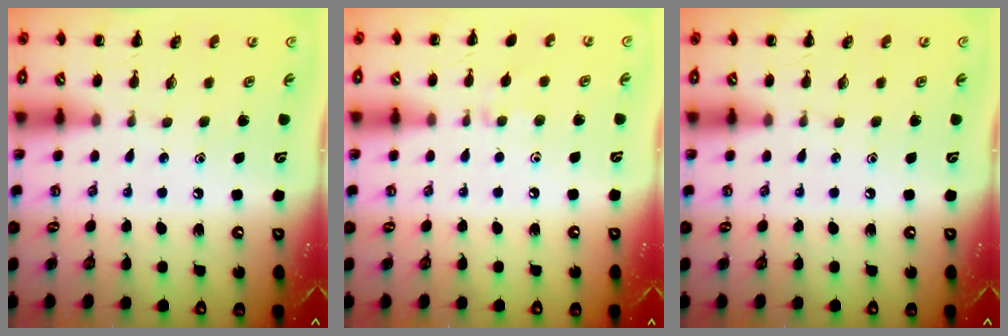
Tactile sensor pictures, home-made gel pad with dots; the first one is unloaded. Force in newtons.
{"total": 2.9, "press": 2.7, "slide": 1.1}
{"total": 0.0}